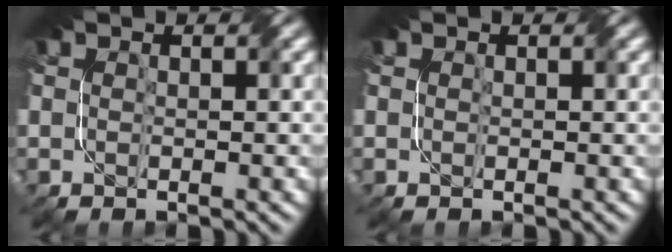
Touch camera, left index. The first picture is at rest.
{"total": 0.0}